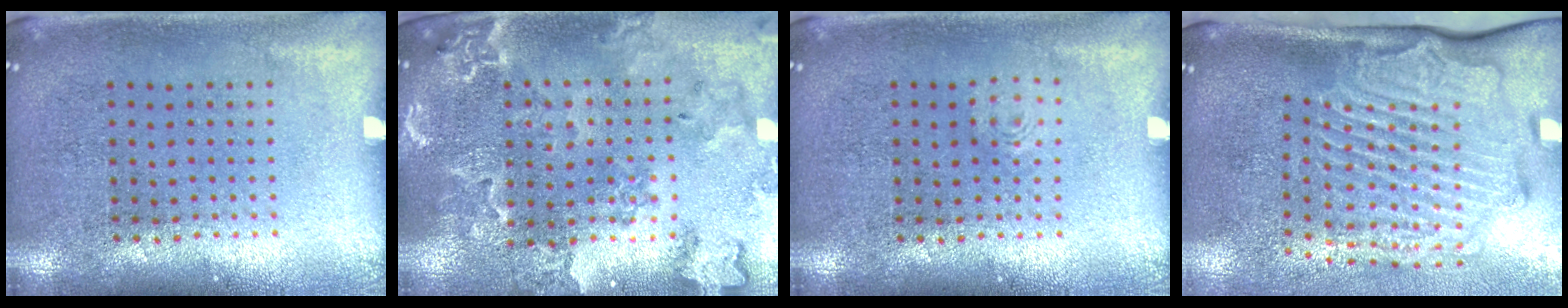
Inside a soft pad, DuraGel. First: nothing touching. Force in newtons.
{"total": 1.9, "press": 1.9, "slide": 0.2}
{"total": 0.6, "press": 0.6, "slide": 0.1}
{"total": 3.1, "press": 2.2, "slide": 2.1}